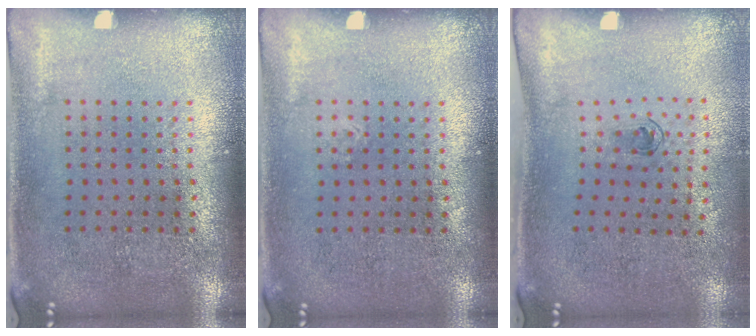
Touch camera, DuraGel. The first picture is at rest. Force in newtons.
{"total": 0.0}
{"total": 0.6, "press": 0.3, "slide": 0.5}